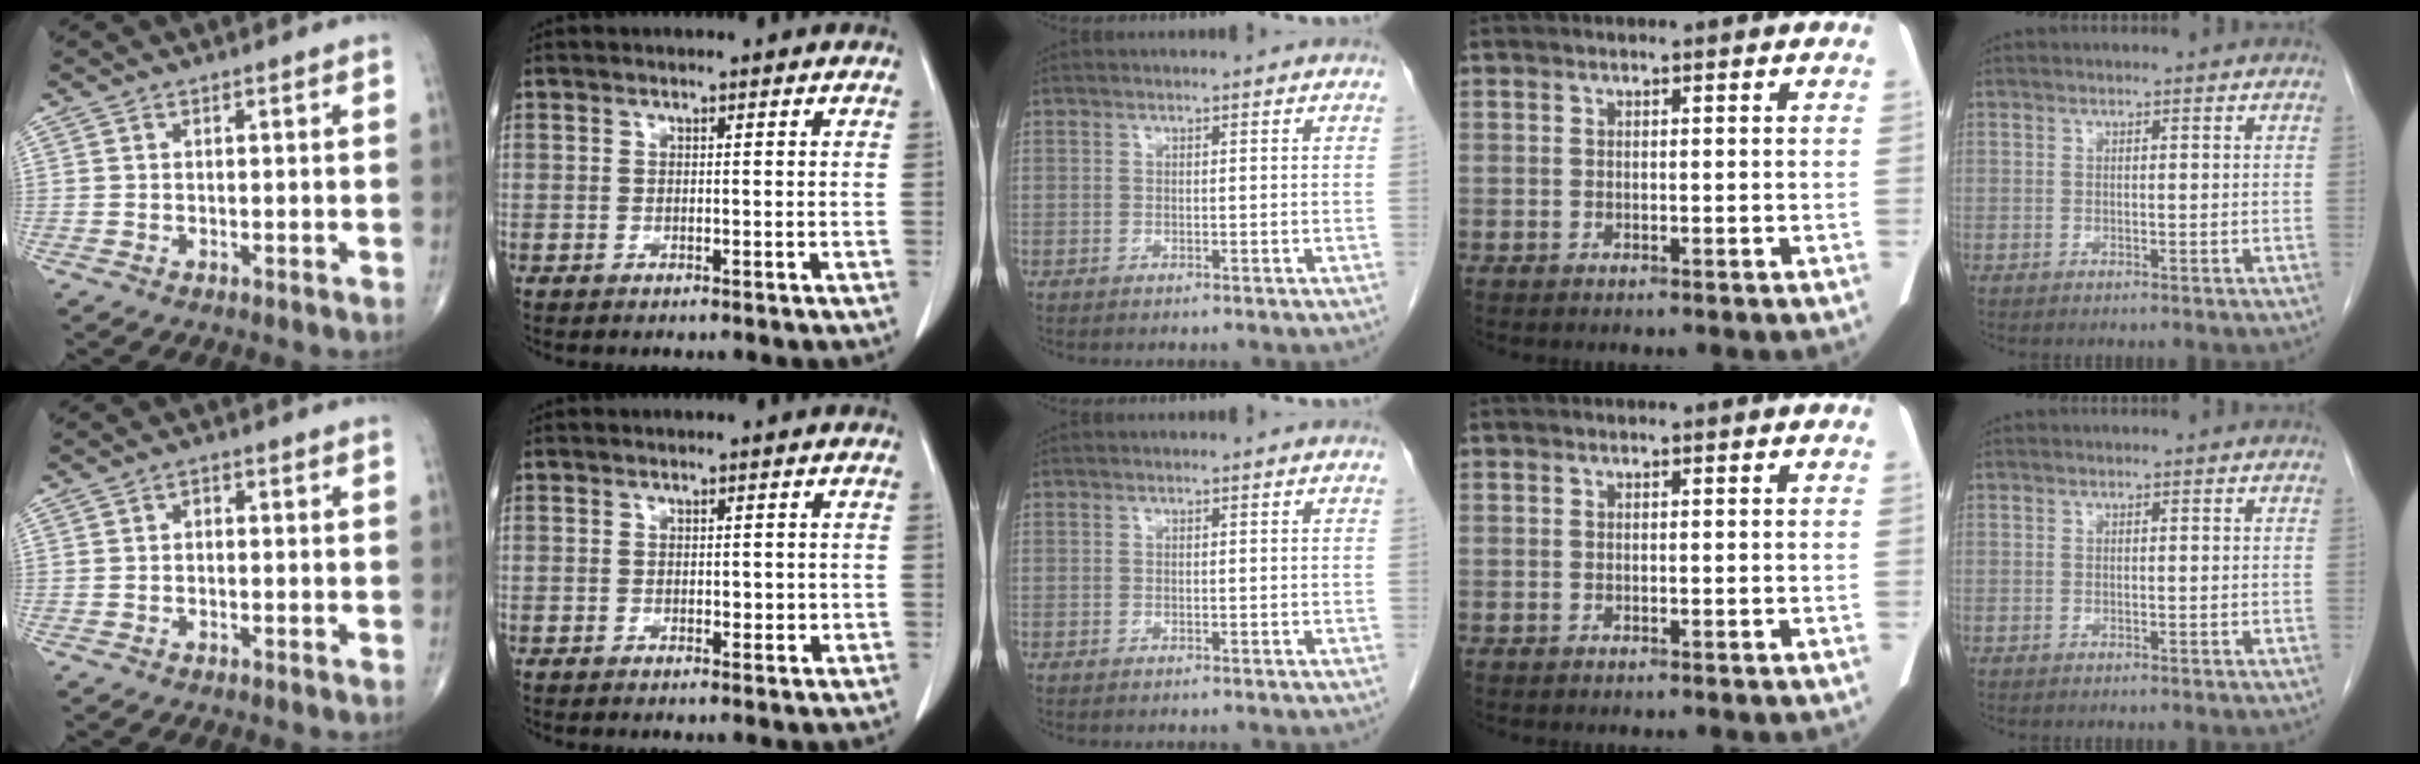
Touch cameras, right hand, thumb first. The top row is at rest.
{"thumb": {"total": 1.3, "force": [-0.2, 0.9, 0.9], "torque": [-0.006, 0.007, -0.008]}, "index": {"total": 1.5, "force": [-0.1, 1.0, 1.1], "torque": [-0.010, 0.000, 0.002]}}